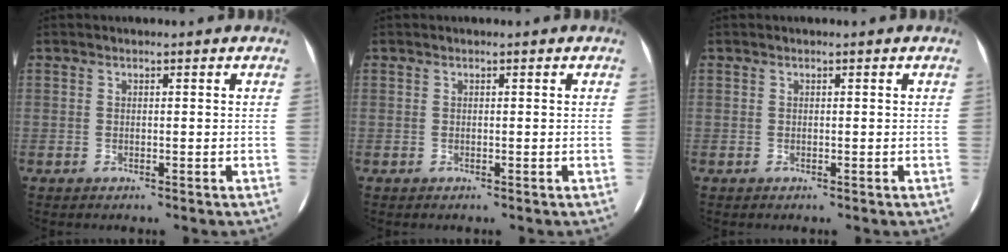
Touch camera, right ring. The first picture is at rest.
{"total": 0.0}
{"total": 0.0}